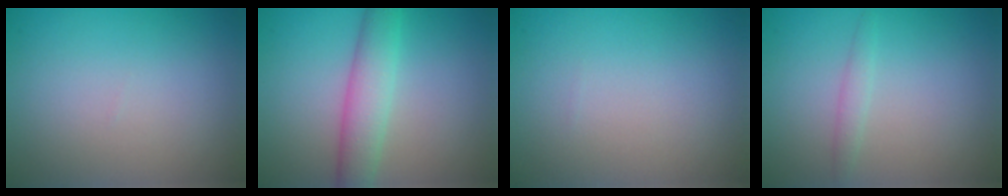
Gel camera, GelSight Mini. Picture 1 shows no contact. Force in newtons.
{"total": 4.1, "press": 4.1, "slide": 0.1}
{"total": 0.0}
{"total": 1.0, "press": 1.0, "slide": 0.1}